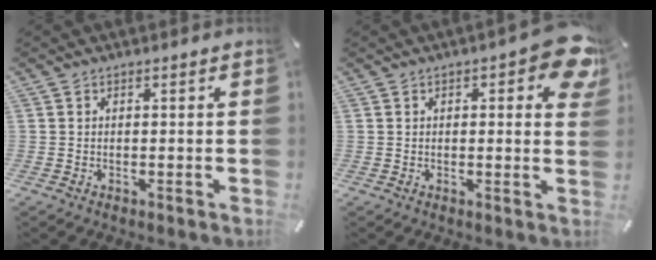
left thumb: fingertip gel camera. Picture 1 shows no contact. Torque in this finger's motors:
{"motor_torque": [0.34, -0.08, 0.49, 0.05, -0.01]}